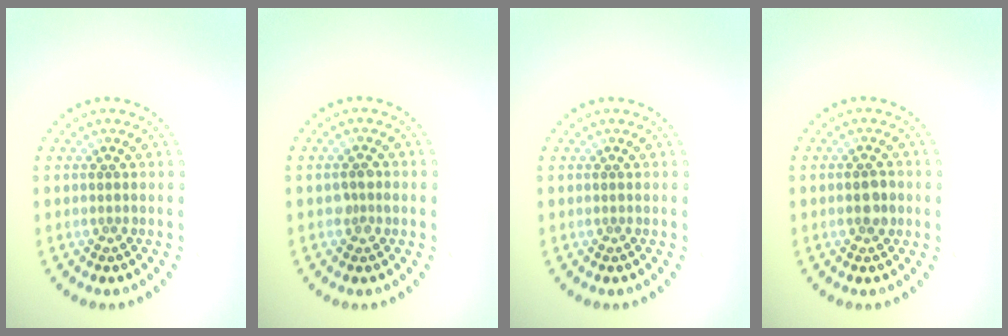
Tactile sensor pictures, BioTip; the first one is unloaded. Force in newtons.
{"total": 1.1, "press": 1.0, "slide": 0.2}
{"total": 0.0}
{"total": 1.8, "press": 1.8, "slide": 0.1}